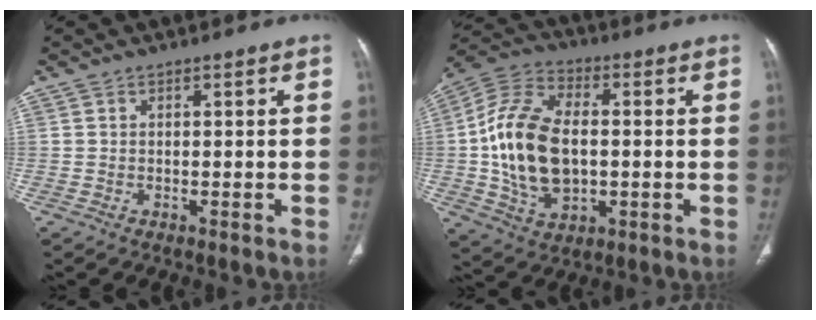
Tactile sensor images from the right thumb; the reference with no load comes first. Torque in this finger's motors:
{"motor_torque": [-0.32, 1.38, 0.94, 0.80, 0.22]}